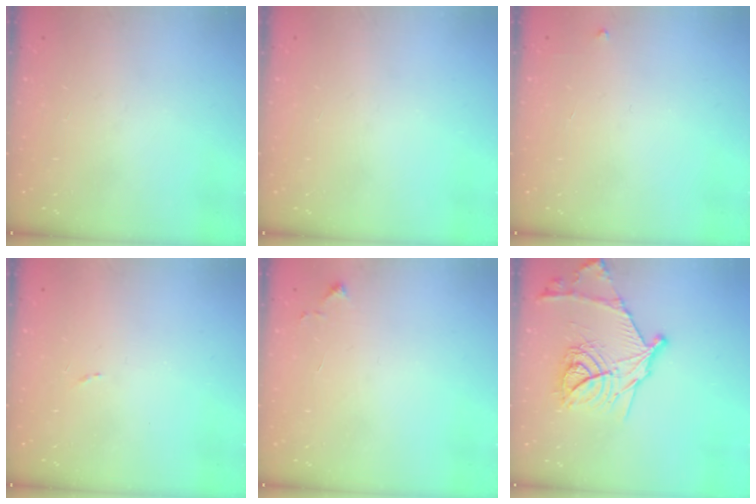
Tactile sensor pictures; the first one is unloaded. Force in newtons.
{"total": 0.0}
{"total": 2.3, "press": 2.3, "slide": 0.3}
{"total": 4.2, "press": 4.1, "slide": 0.7}
{"total": 3.2, "press": 3.2, "slide": 0.6}
{"total": 18.8, "press": 18.8, "slide": 1.3}